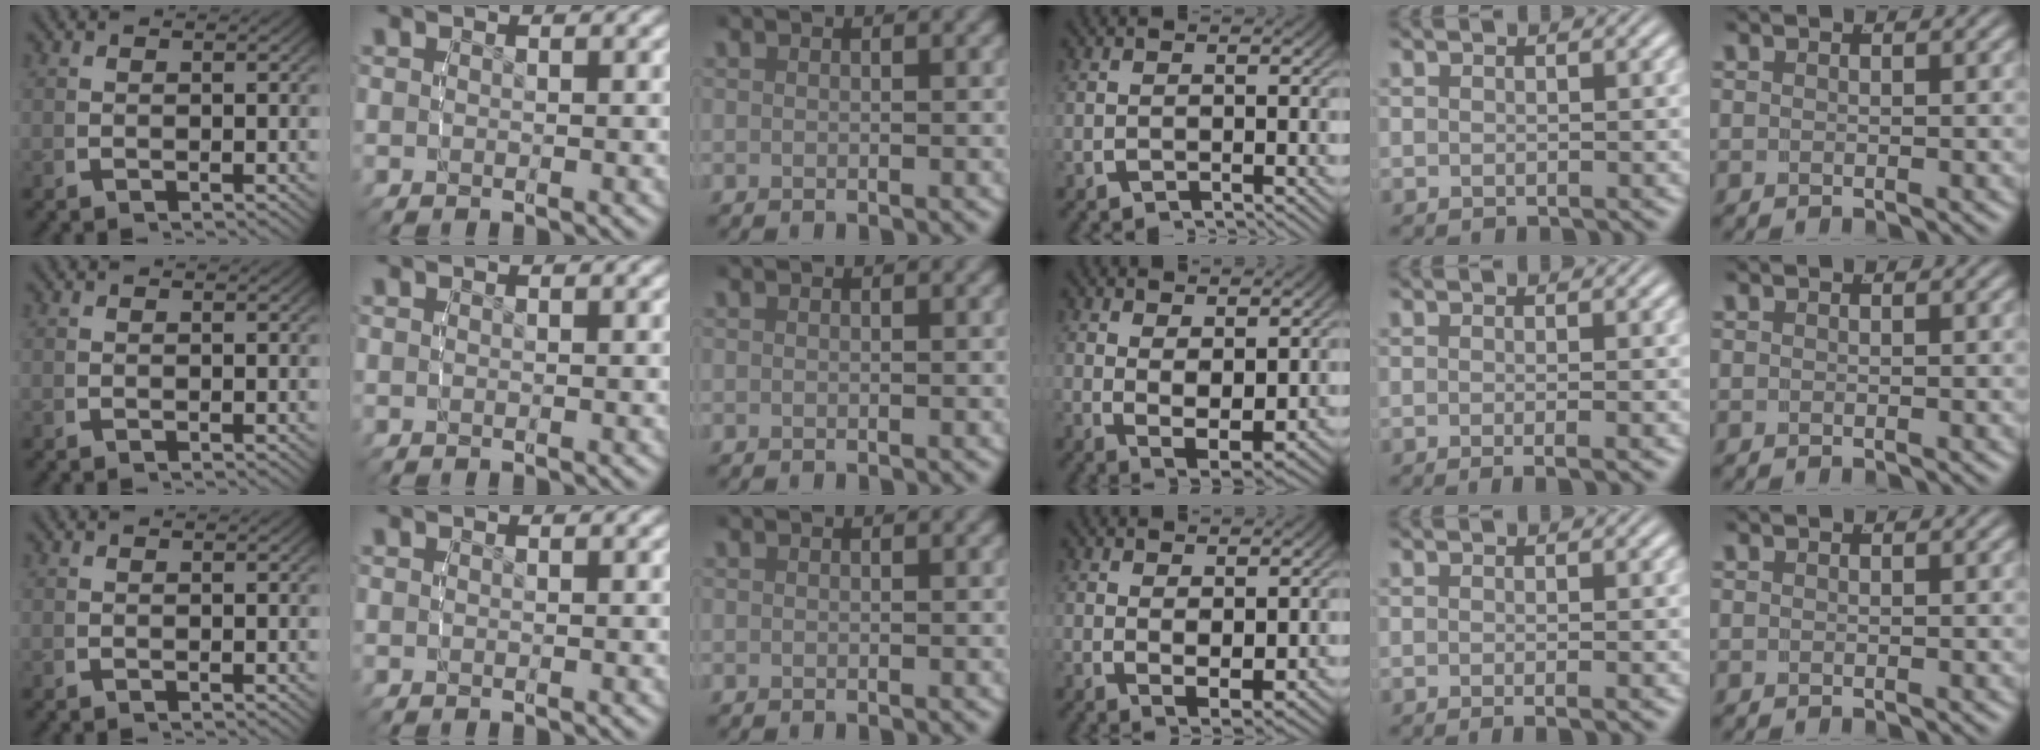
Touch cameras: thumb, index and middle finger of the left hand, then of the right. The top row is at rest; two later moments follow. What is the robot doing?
{"motion": "lift_and_place", "object": "bandage"}